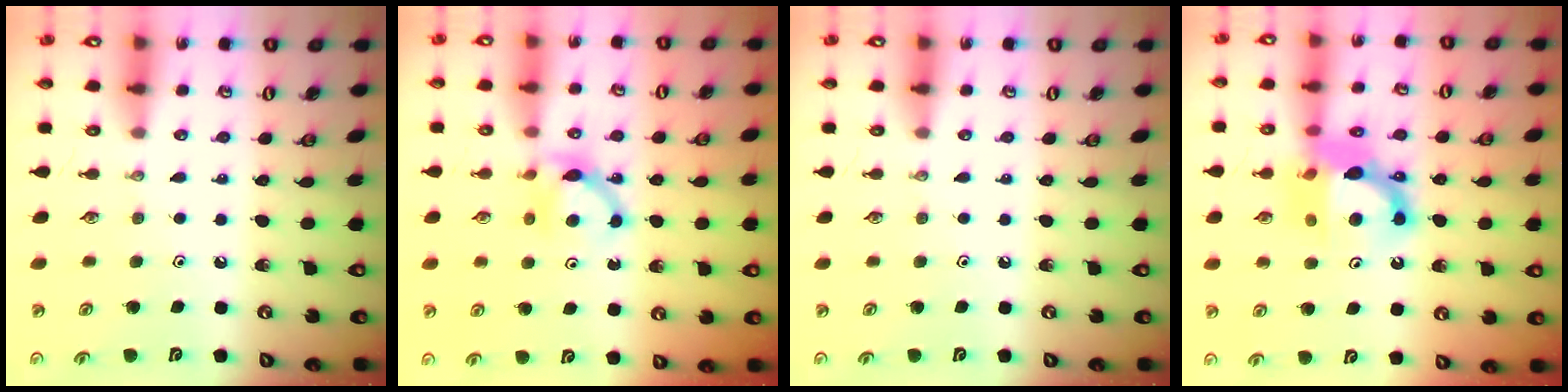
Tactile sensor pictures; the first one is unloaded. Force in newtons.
{"total": 6.7, "press": 6.7, "slide": 0.5}
{"total": 0.0}
{"total": 12.0, "press": 12.0, "slide": 1.1}